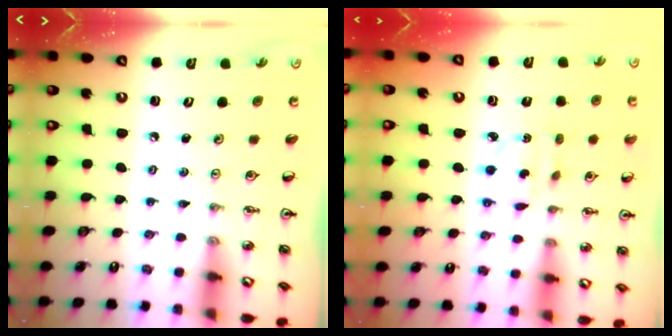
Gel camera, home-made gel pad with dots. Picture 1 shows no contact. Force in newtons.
{"total": 4.0, "press": 4.0, "slide": 0.1}